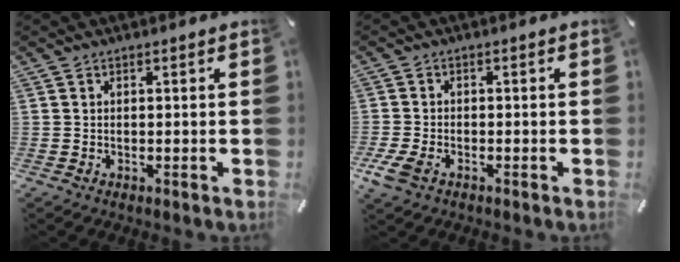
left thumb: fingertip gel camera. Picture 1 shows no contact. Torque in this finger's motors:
{"motor_torque": [0.17, 0.88, 0.50, 0.38, 0.15]}